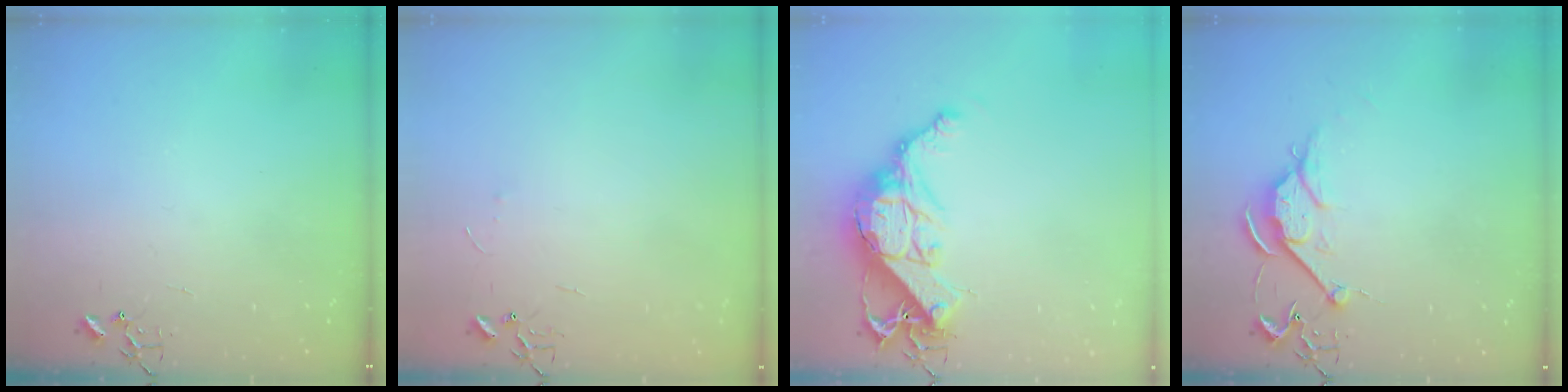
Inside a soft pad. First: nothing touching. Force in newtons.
{"total": 3.2, "press": 3.2, "slide": 0.4}
{"total": 15.3, "press": 15.3, "slide": 1.0}
{"total": 7.9, "press": 7.8, "slide": 0.9}